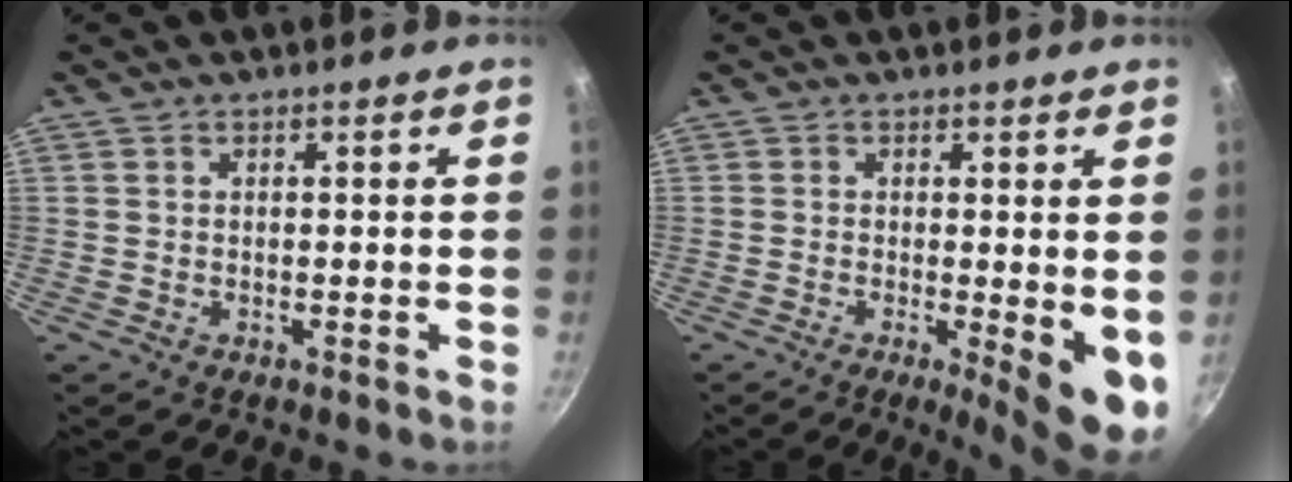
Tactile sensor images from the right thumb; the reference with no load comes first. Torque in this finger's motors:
{"motor_torque": [-0.17, 0.86, 0.55, 0.43, 0.27]}